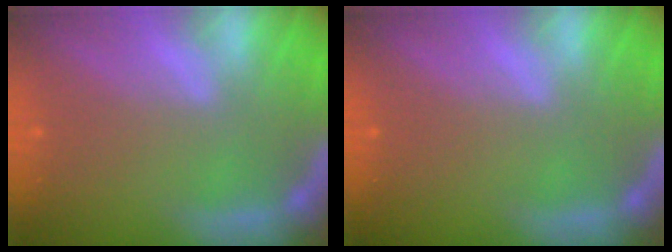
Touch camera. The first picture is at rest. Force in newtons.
{"total": 0.0}